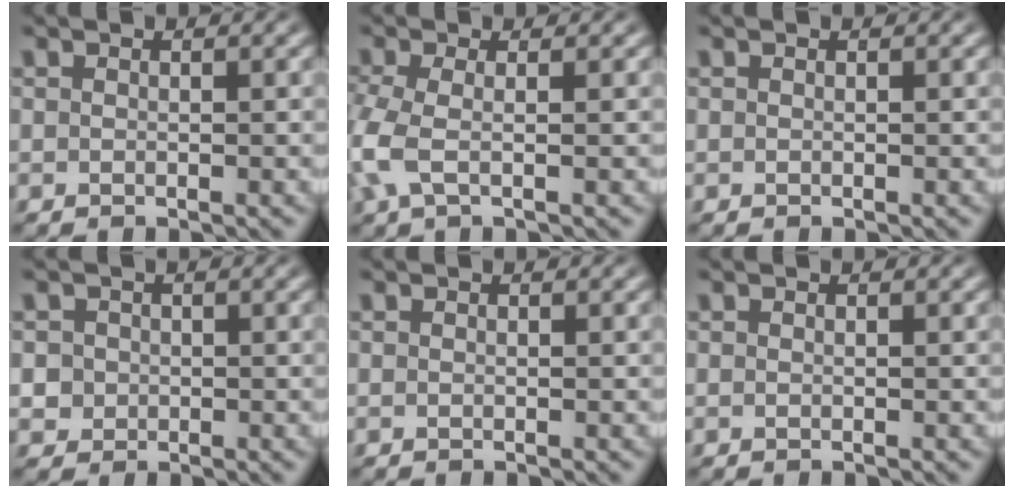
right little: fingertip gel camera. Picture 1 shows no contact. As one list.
[{"total": 3.4, "force": [-0.5, 1.9, 2.7], "torque": [-0.093, -0.021, 0.000]}, {"total": 0.0}, {"total": 3.3, "force": [-0.3, 3.2, 0.9], "torque": [-0.029, -0.012, -0.003]}, {"total": 0.0}, {"total": 0.0}]